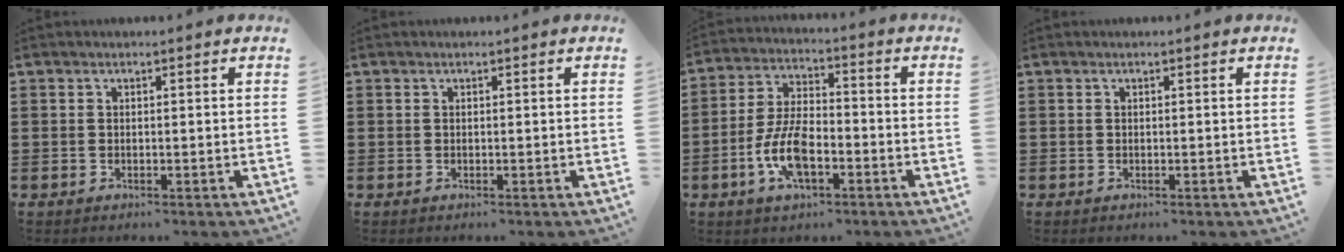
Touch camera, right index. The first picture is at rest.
{"total": 0.0}
{"total": 8.8, "force": [-3.1, 4.0, 7.2], "torque": [-0.159, -0.001, -0.061]}
{"total": 0.0}